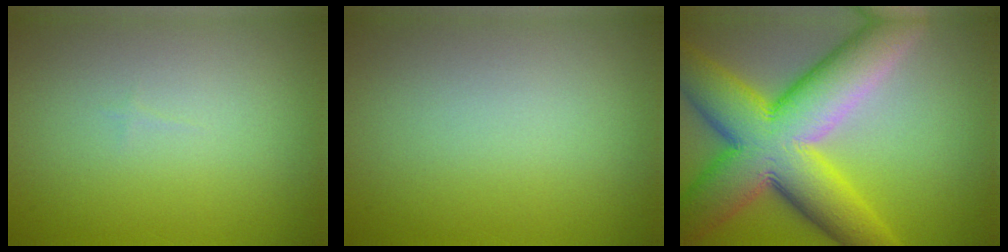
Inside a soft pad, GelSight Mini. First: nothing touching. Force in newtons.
{"total": 0.0}
{"total": 14.0, "press": 14.0, "slide": 0.3}